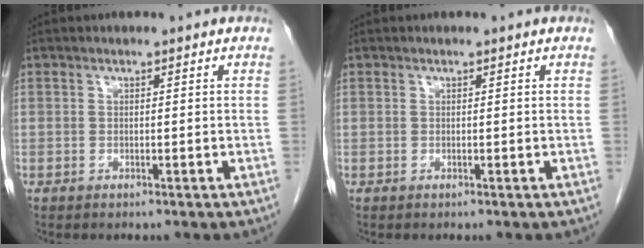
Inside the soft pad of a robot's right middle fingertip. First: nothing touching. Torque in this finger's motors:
{"motor_torque": [0.28, -0.03, -0.01, 0.01]}